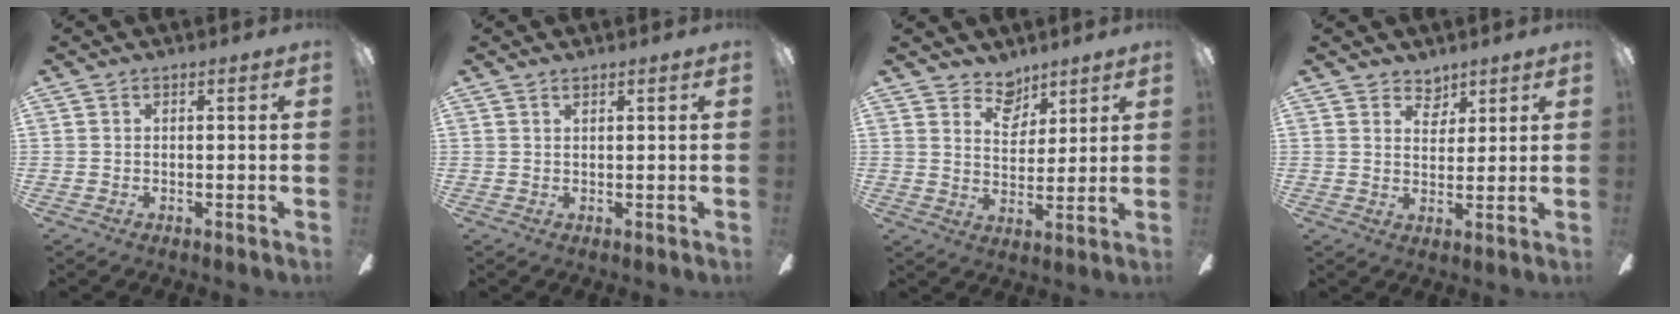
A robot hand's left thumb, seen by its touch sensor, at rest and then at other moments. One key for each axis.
{"total": 1.0, "fx": 0.8, "fy": 0.2, "fz": 0.5, "tx": -0.012, "ty": 0.000, "tz": 0.014}
{"total": 6.8, "fx": 5.5, "fy": 3.8, "fz": 1.4, "tx": -0.027, "ty": -0.027, "tz": 0.102}
{"total": 4.6, "fx": 3.7, "fy": 2.7, "fz": 1.0, "tx": -0.008, "ty": -0.018, "tz": 0.064}